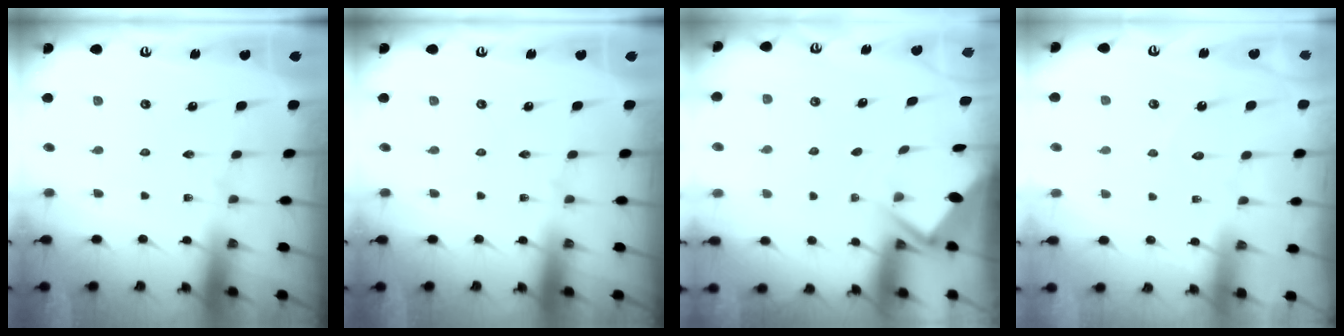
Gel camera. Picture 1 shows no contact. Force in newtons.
{"total": 0.0}
{"total": 2.9, "press": 2.9, "slide": 0.4}
{"total": 4.1, "press": 4.1, "slide": 0.3}